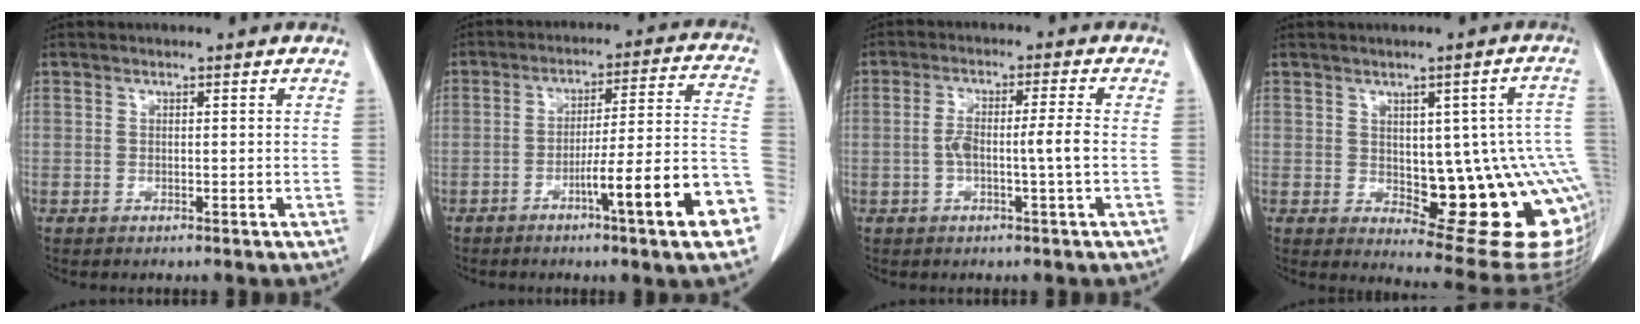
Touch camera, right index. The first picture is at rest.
{"total": 15.8, "force": [-7.1, 0.1, 14.1], "torque": [-0.155, 0.013, -0.099]}
{"total": 5.2, "force": [-0.9, -0.1, 5.1], "torque": [-0.102, 0.011, -0.014]}
{"total": 18.8, "force": [-2.7, 6.2, 17.5], "torque": [-0.134, 0.017, -0.007]}